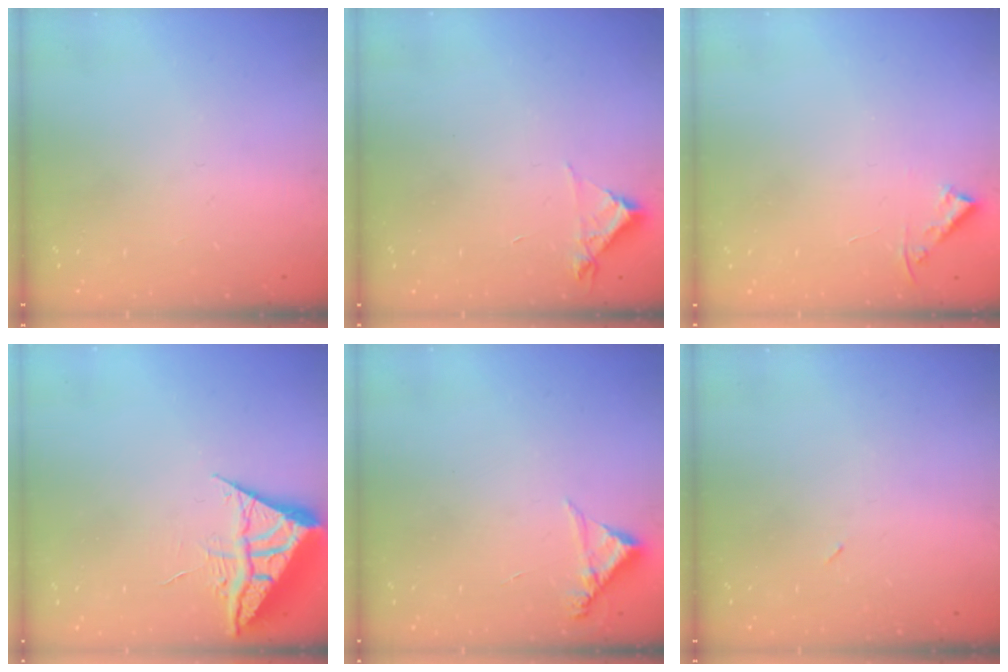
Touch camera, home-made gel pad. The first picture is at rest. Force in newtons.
{"total": 4.4, "press": 4.4, "slide": 0.4}
{"total": 3.8, "press": 3.8, "slide": 0.6}
{"total": 7.0, "press": 7.0, "slide": 0.3}
{"total": 4.5, "press": 4.5, "slide": 0.3}
{"total": 2.1, "press": 1.9, "slide": 1.0}